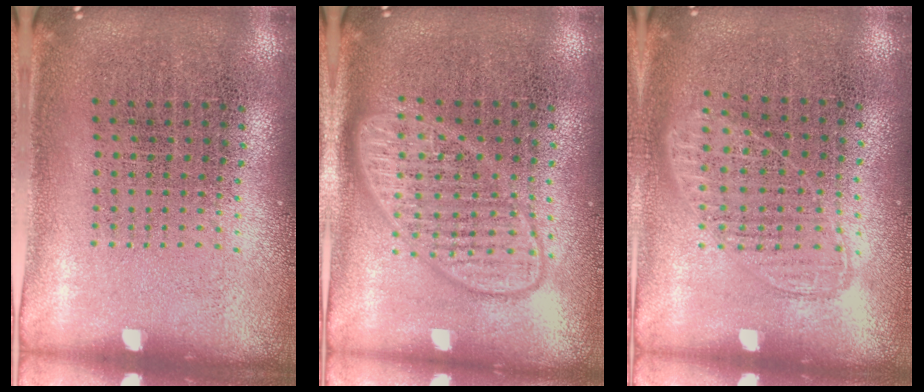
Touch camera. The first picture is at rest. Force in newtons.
{"total": 3.0, "press": 2.9, "slide": 0.5}
{"total": 0.8, "press": 0.7, "slide": 0.3}